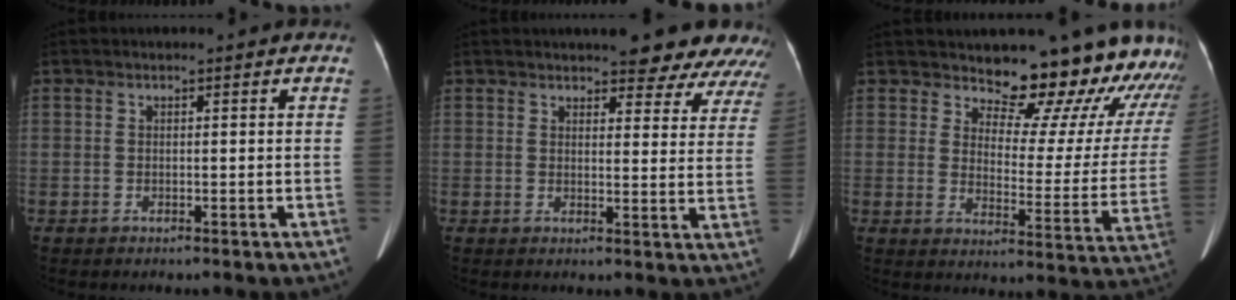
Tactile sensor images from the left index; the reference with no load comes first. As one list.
[{"total": 13.2, "force": [11.9, 3.0, 4.7], "torque": [-0.025, -0.019, 0.114]}, {"total": 18.5, "force": [17.2, 4.6, 5.2], "torque": [-0.039, -0.081, 0.186]}]